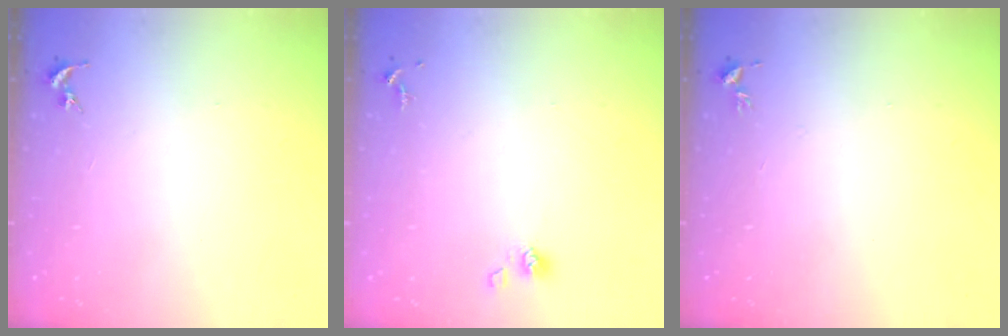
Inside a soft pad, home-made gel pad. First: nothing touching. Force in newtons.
{"total": 4.4, "press": 3.7, "slide": 2.4}
{"total": 3.4, "press": 3.3, "slide": 0.5}